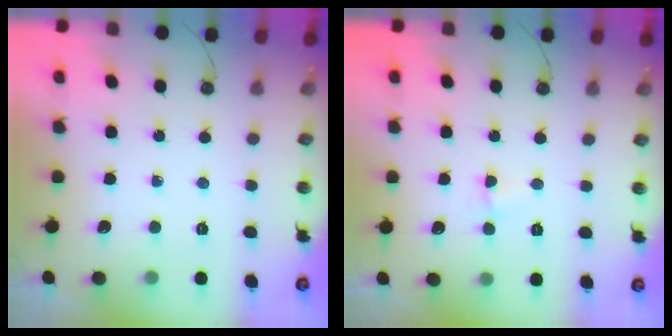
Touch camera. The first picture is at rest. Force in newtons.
{"total": 2.0, "press": 1.9, "slide": 0.5}